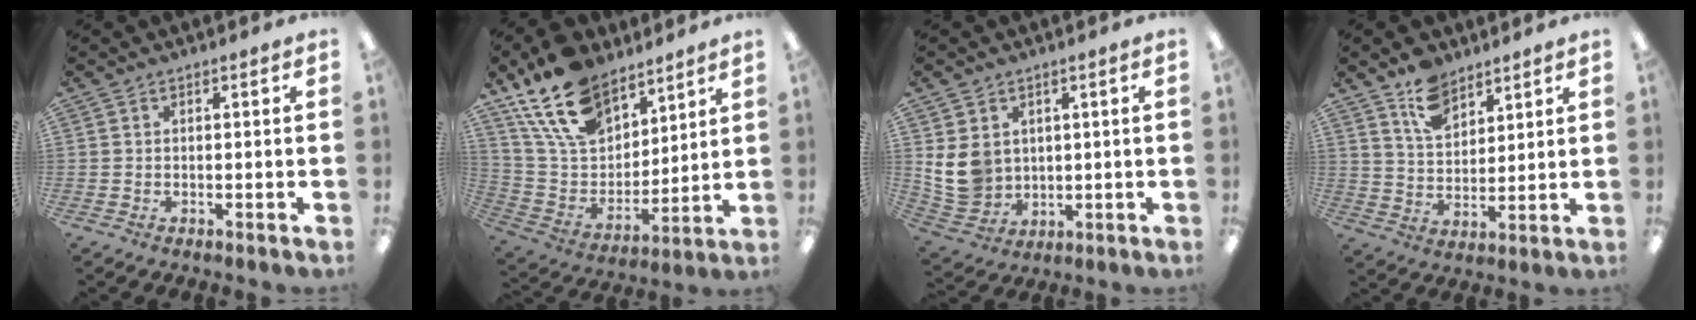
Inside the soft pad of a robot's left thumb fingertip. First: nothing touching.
{"total": 19.3, "force": [13.2, 10.8, 9.0], "torque": [-0.182, -0.065, 0.248]}
{"total": 8.9, "force": [1.9, 7.9, 3.7], "torque": [-0.096, -0.005, 0.044]}
{"total": 9.6, "force": [7.1, 5.3, 3.7], "torque": [-0.066, -0.036, 0.130]}